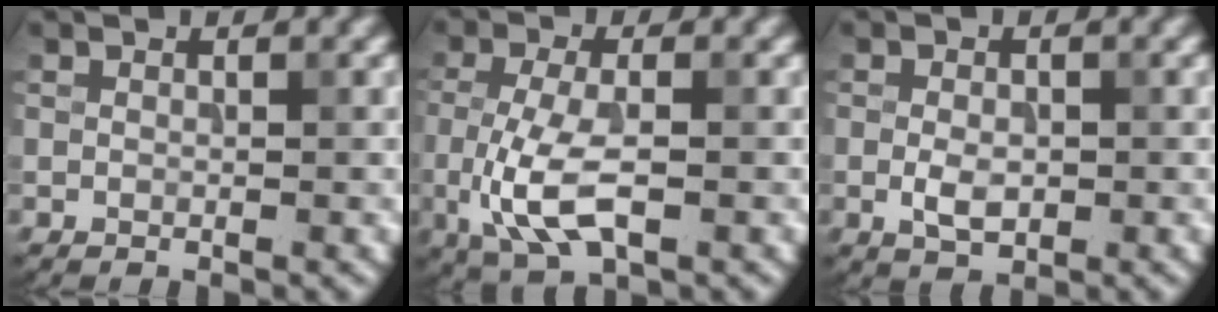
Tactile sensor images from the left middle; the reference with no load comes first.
{"total": 5.5, "force": [-1.3, 2.1, 4.9], "torque": [-0.114, -0.005, -0.023]}
{"total": 2.1, "force": [-0.6, 1.1, 1.6], "torque": [-0.035, 0.001, -0.009]}